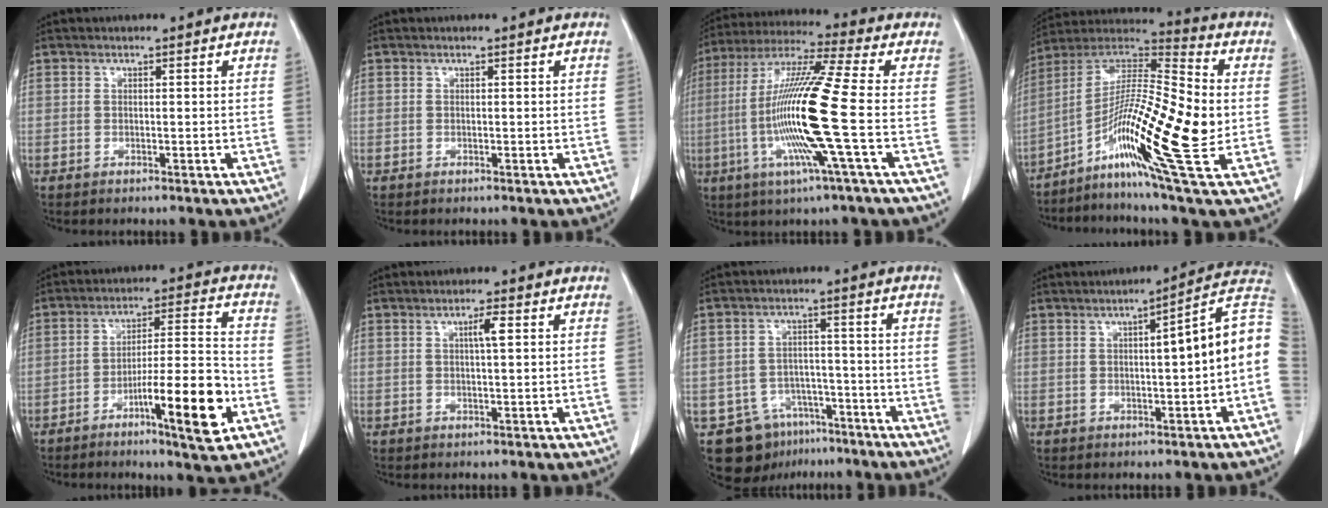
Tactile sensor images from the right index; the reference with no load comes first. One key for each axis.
{"total": 0.0}
{"total": 16.7, "fx": -3.0, "fy": -1.3, "fz": 16.3, "tx": -0.329, "ty": -0.009, "tz": -0.073}
{"total": 20.6, "fx": -4.3, "fy": 1.3, "fz": 20.1, "tx": -0.383, "ty": -0.010, "tz": -0.085}
{"total": 13.2, "fx": -5.7, "fy": 1.3, "fz": 11.8, "tx": -0.184, "ty": 0.005, "tz": -0.087}
{"total": 2.6, "fx": 0.8, "fy": 0.1, "fz": 2.5, "tx": -0.045, "ty": 0.002, "tz": 0.012}
{"total": 10.1, "fx": -6.2, "fy": 7.4, "fz": 2.8, "tx": -0.046, "ty": 0.019, "tz": -0.089}
{"total": 10.5, "fx": 0.3, "fy": 0.4, "fz": 10.5, "tx": -0.136, "ty": 0.028, "tz": -0.004}